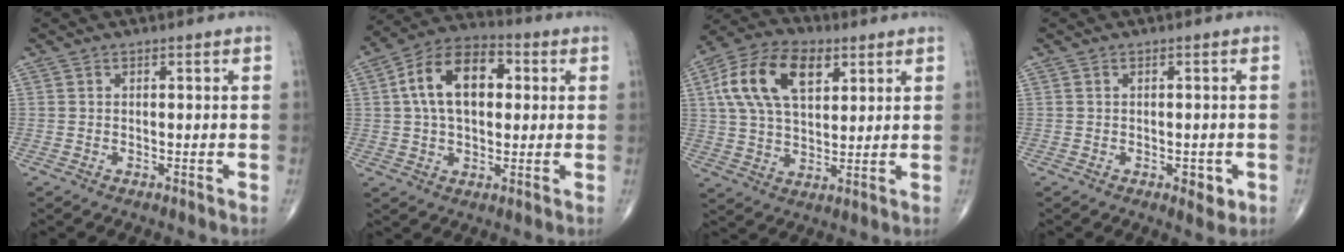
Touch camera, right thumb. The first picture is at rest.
{"total": 14.5, "force": [2.6, 8.9, 11.2], "torque": [-0.175, 0.023, 0.036]}
{"total": 16.1, "force": [5.8, 9.1, 11.9], "torque": [-0.210, 0.003, 0.103]}
{"total": 3.0, "force": [-1.0, 1.6, 2.4], "torque": [-0.020, -0.001, -0.008]}